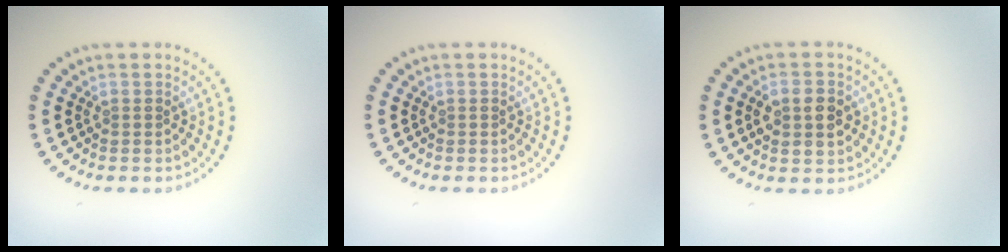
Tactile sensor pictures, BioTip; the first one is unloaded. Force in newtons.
{"total": 0.0}
{"total": 3.8, "press": 3.8, "slide": 0.1}